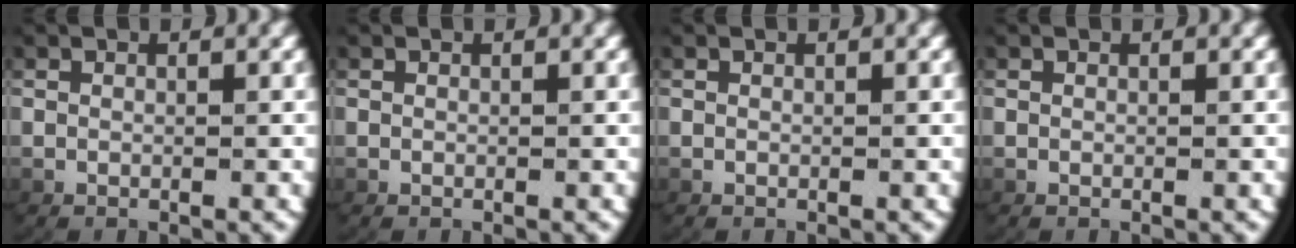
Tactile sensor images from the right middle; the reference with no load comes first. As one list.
[{"total": 0.0}, {"total": 0.0}, {"total": 0.0}]